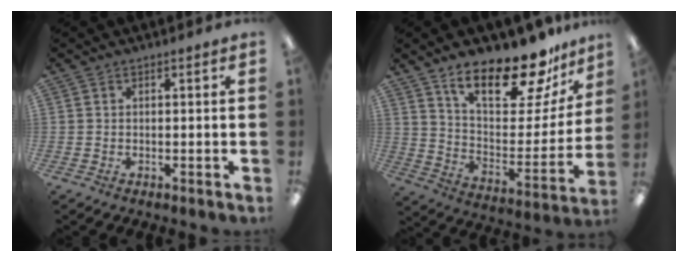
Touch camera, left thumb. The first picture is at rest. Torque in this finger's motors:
{"motor_torque": [0.59, 0.64, 1.15, -1.62, 0.18]}